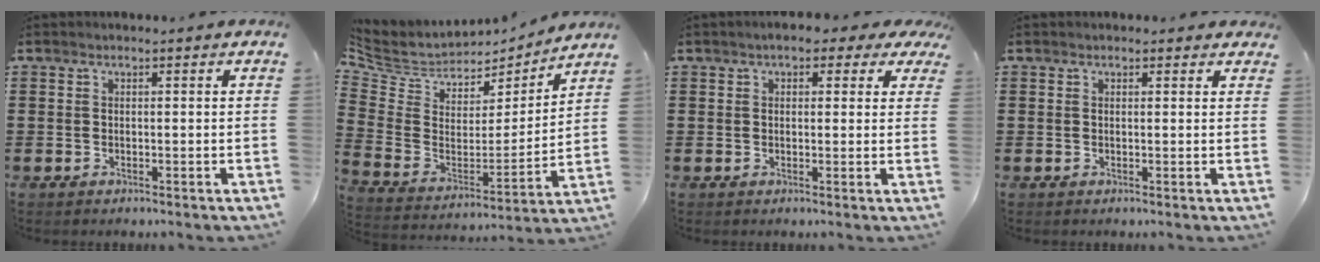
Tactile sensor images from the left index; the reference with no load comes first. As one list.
[{"total": 5.5, "force": [4.3, 3.3, 0.9], "torque": [-0.051, -0.037, 0.076]}, {"total": 2.7, "force": [1.6, 1.5, 1.6], "torque": [-0.030, 0.006, 0.025]}, {"total": 0.8, "force": [0.6, 0.6, 0.1], "torque": [-0.004, 0.005, 0.010]}]